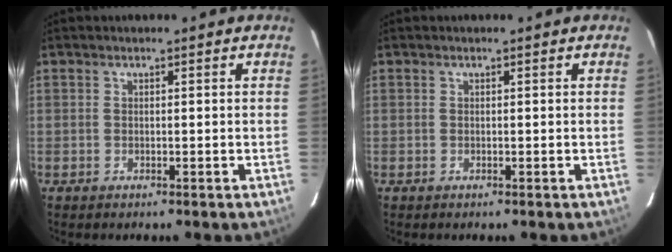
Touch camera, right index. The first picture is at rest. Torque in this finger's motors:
{"motor_torque": [0.00, 0.00, 0.00, 0.00]}